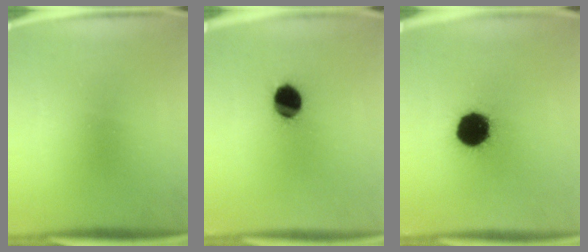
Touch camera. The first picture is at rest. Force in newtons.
{"total": 9.3}
{"total": 16.1}